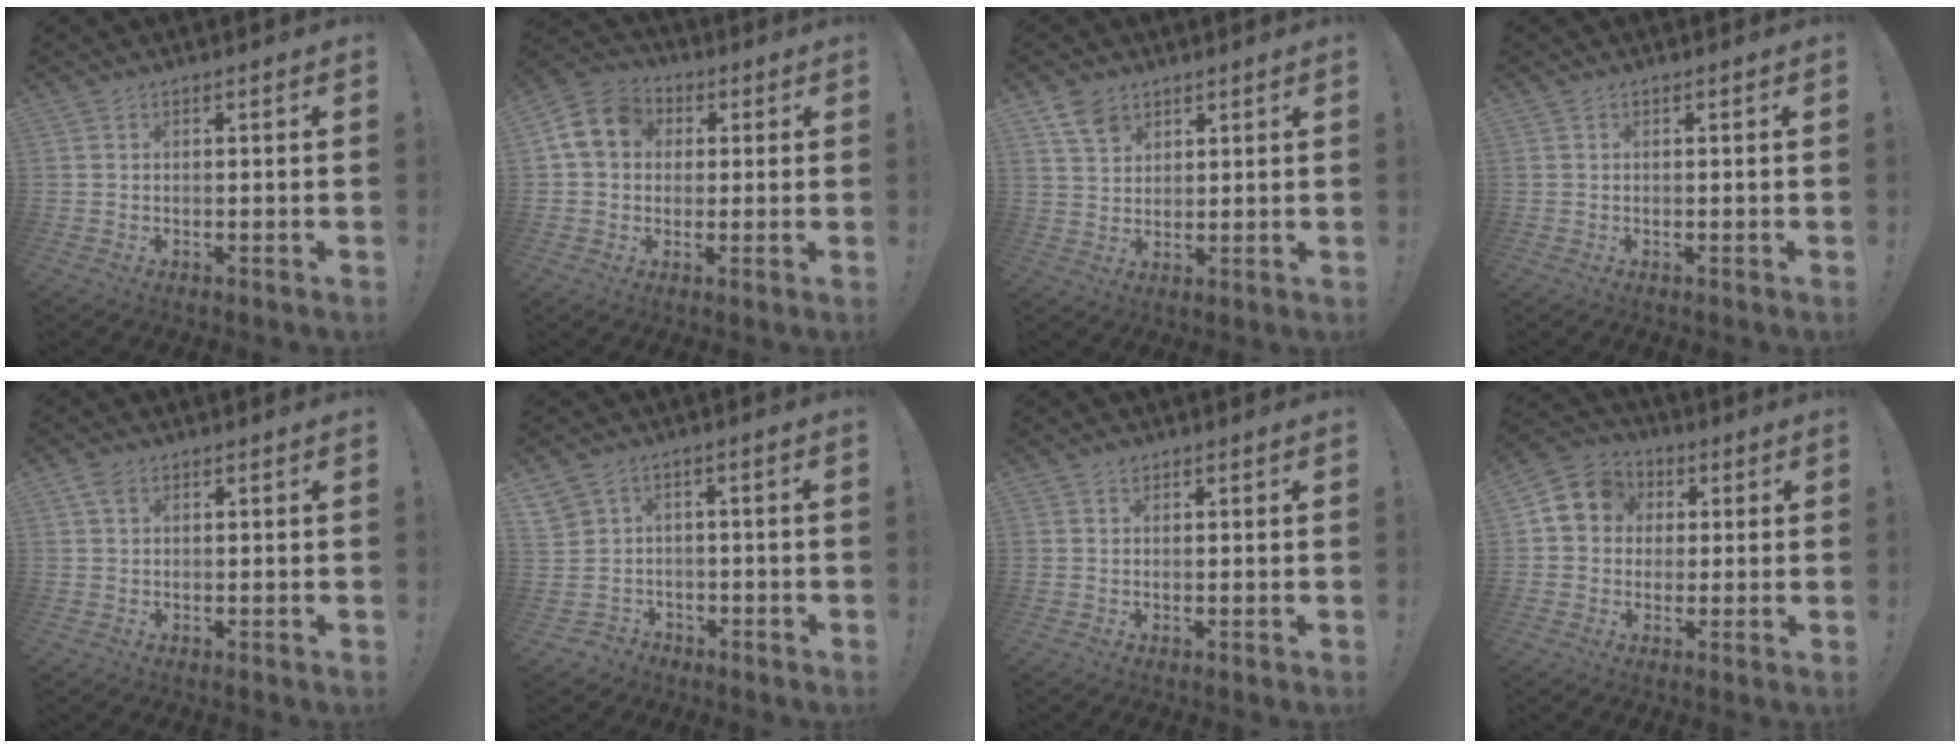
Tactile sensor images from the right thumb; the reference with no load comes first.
{"total": 10.8, "force": [2.4, 9.0, 5.4], "torque": [-0.087, 0.005, 0.052]}
{"total": 6.3, "force": [4.3, 4.0, 2.2], "torque": [-0.041, -0.017, 0.083]}
{"total": 0.0}
{"total": 2.6, "force": [1.2, 1.7, 1.6], "torque": [-0.030, 0.004, 0.023]}
{"total": 5.6, "force": [-0.1, 5.5, 0.8], "torque": [-0.035, 0.005, 0.006]}
{"total": 1.0, "force": [0.7, 0.7, 0.3], "torque": [0.008, -0.005, 0.011]}
{"total": 9.4, "force": [1.7, 8.5, 3.4], "torque": [-0.049, 0.008, 0.038]}